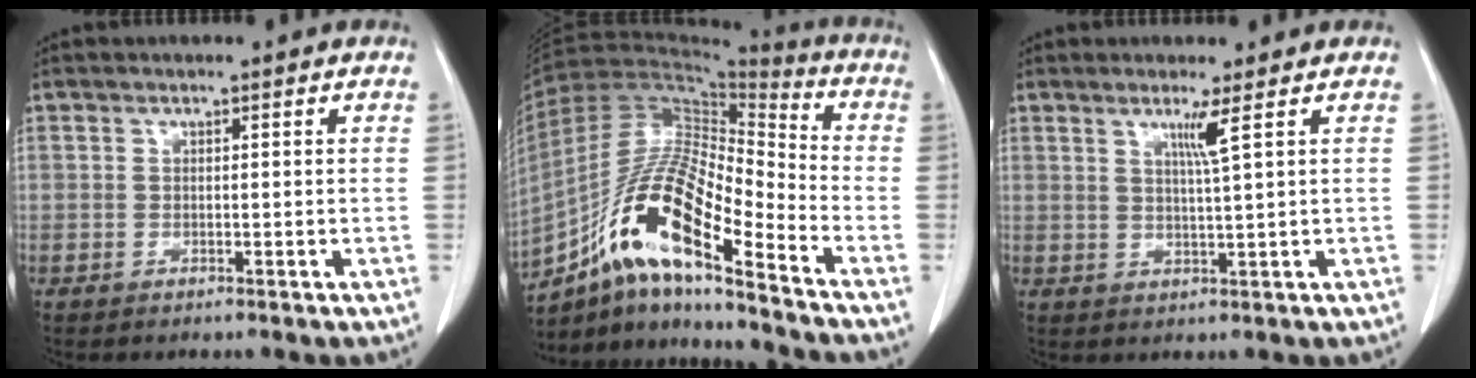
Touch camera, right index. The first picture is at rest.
{"total": 17.2, "force": [-10.3, 2.7, 13.5], "torque": [-0.253, 0.010, -0.180]}
{"total": 3.0, "force": [1.5, -1.1, 2.4], "torque": [-0.046, -0.011, 0.032]}